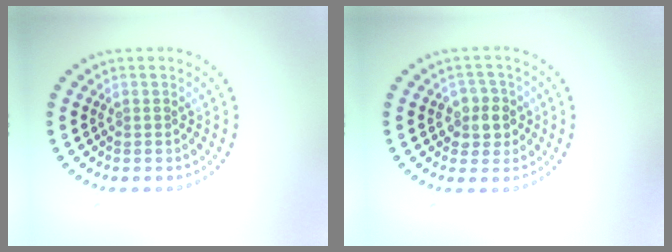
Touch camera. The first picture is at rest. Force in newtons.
{"total": 2.6, "press": 2.4, "slide": 1.1}